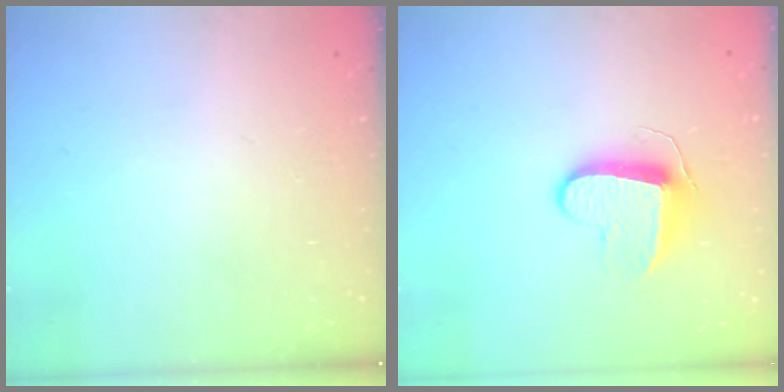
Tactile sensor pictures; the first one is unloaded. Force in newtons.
{"total": 9.5, "press": 9.5, "slide": 0.7}